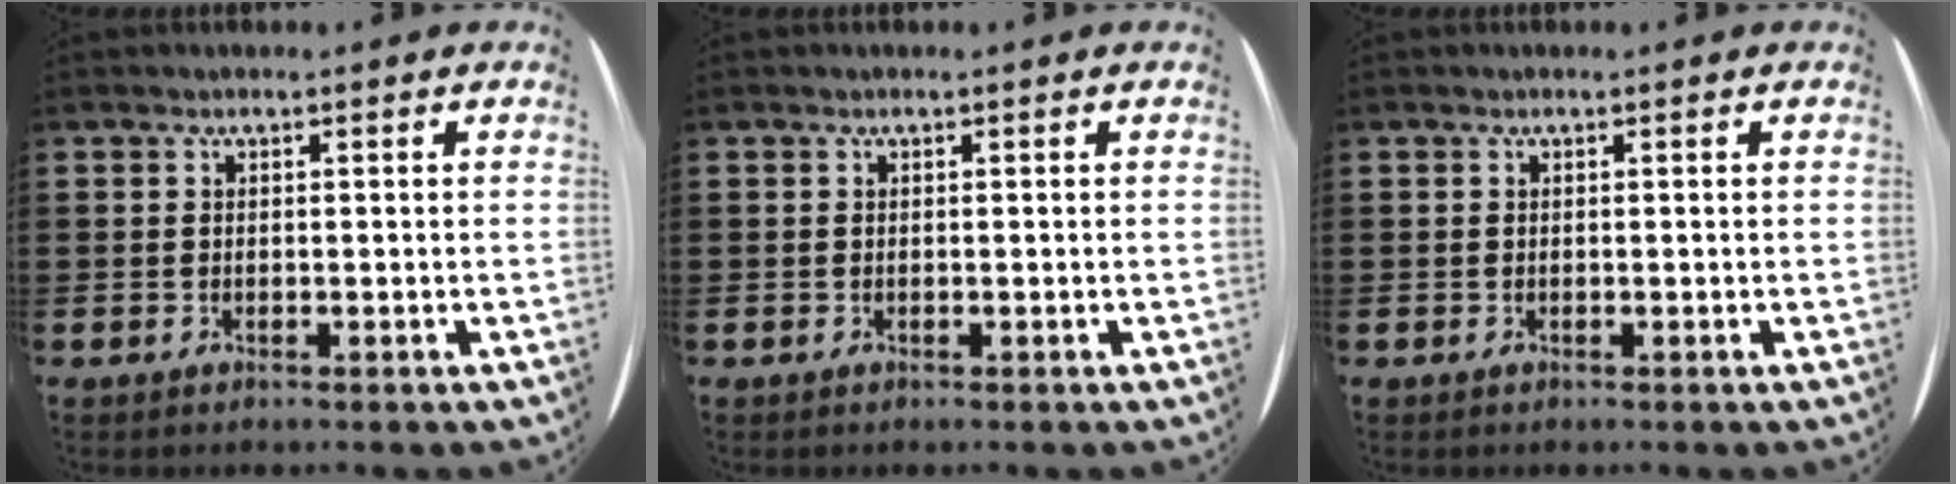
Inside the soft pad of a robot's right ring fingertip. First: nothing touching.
{"total": 0.0}
{"total": 0.0}